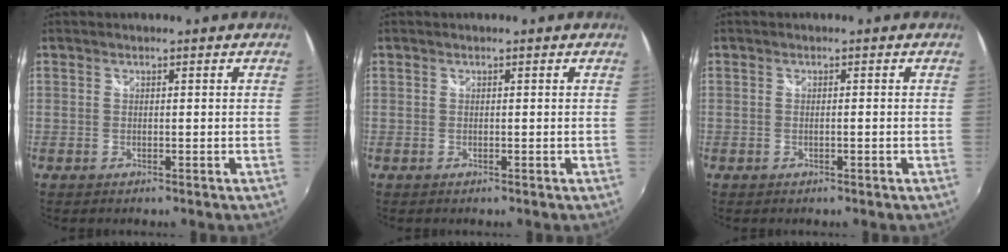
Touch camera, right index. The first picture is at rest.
{"total": 0.0}
{"total": 0.6, "force": [-0.3, 0.1, 0.5], "torque": [-0.008, 0.001, -0.006]}